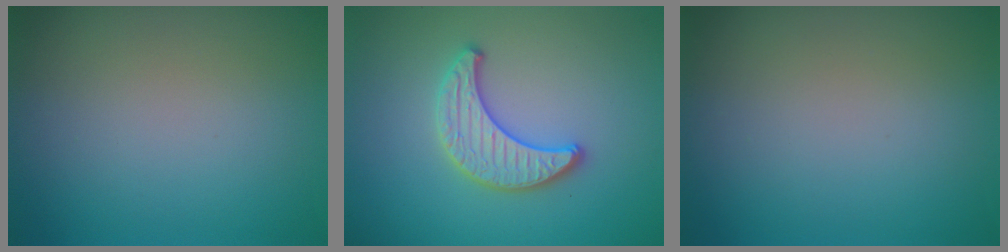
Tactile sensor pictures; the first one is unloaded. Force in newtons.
{"total": 3.2, "press": 3.2, "slide": 0.4}
{"total": 0.0}